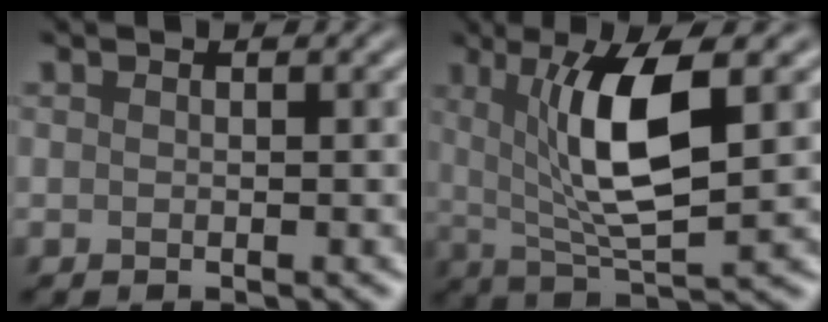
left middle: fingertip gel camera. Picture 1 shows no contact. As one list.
[{"total": 8.1, "force": [1.9, 2.2, 7.6], "torque": [-0.132, -0.010, 0.037]}]